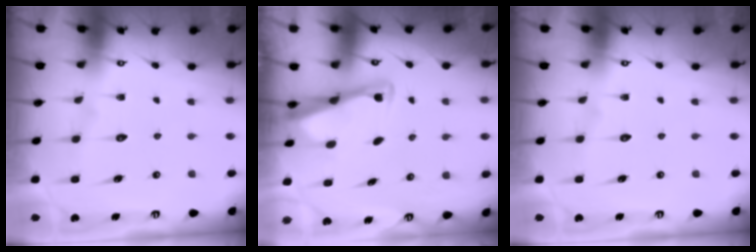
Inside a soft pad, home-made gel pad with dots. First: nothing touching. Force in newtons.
{"total": 2.7, "press": 2.7, "slide": 0.3}
{"total": 0.0}